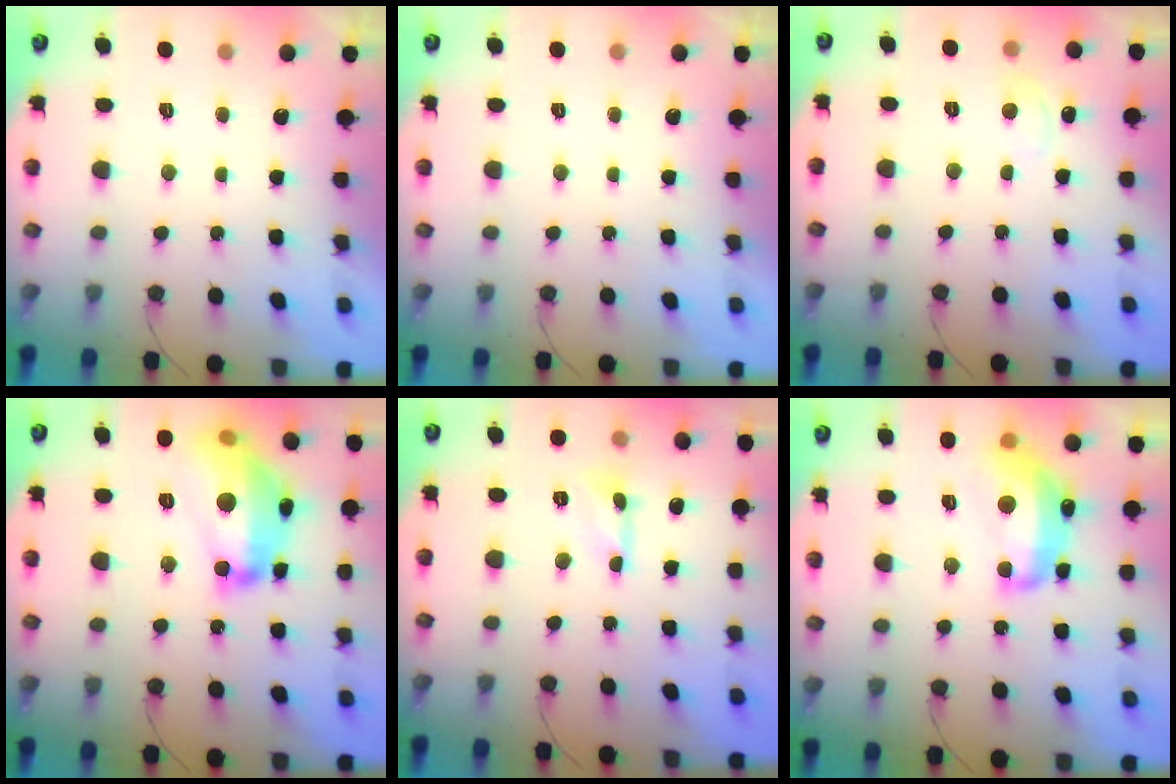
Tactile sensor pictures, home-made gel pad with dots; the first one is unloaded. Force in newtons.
{"total": 0.0}
{"total": 5.7, "press": 5.7, "slide": 0.9}
{"total": 20.4, "press": 20.4, "slide": 1.4}
{"total": 0.6, "press": 0.6, "slide": 0.0}
{"total": 14.3, "press": 14.3, "slide": 1.3}